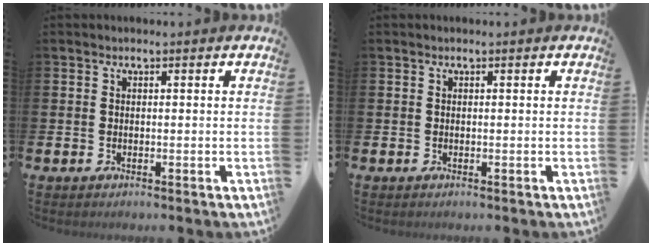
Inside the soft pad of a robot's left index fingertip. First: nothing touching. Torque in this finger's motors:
{"motor_torque": [-0.01, 0.01, 0.00, 0.00]}